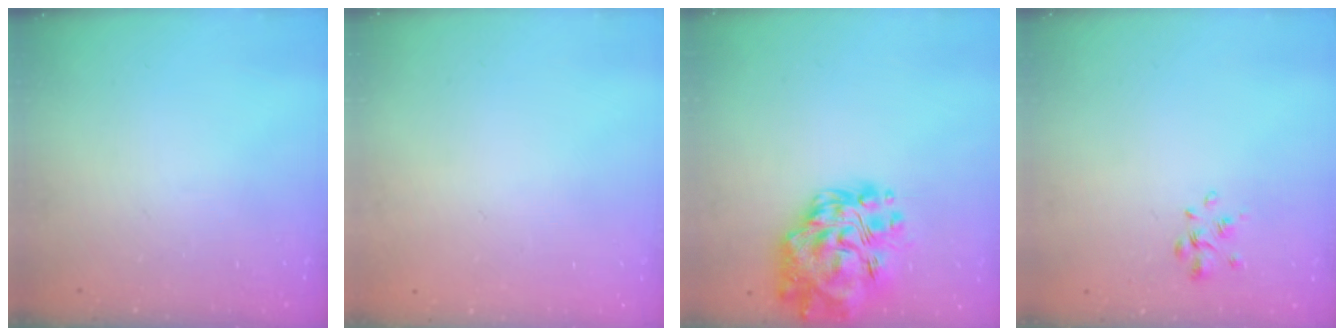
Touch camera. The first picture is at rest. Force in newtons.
{"total": 1.8, "press": 1.8, "slide": 0.2}
{"total": 19.2, "press": 18.4, "slide": 5.6}
{"total": 2.4, "press": 2.3, "slide": 0.8}